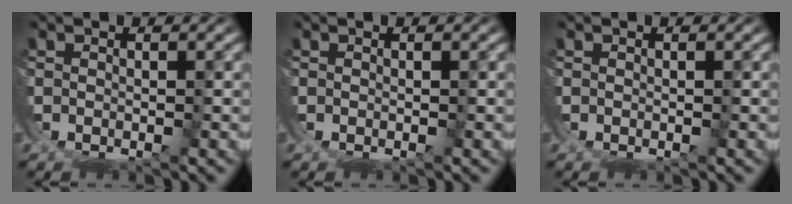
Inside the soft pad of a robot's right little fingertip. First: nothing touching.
{"total": 0.0}
{"total": 0.0}